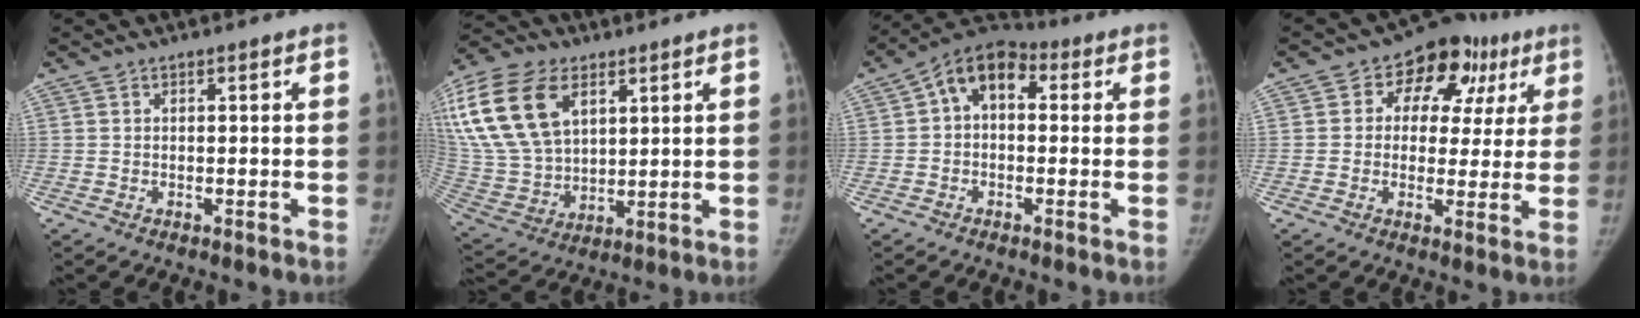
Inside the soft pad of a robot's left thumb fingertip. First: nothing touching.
{"total": 23.9, "force": [9.8, 15.0, 15.8], "torque": [-0.343, 0.002, 0.192]}
{"total": 9.2, "force": [1.5, 6.2, 6.7], "torque": [-0.087, 0.028, 0.008]}
{"total": 13.8, "force": [5.3, 10.0, 7.9], "torque": [-0.039, 0.016, 0.065]}